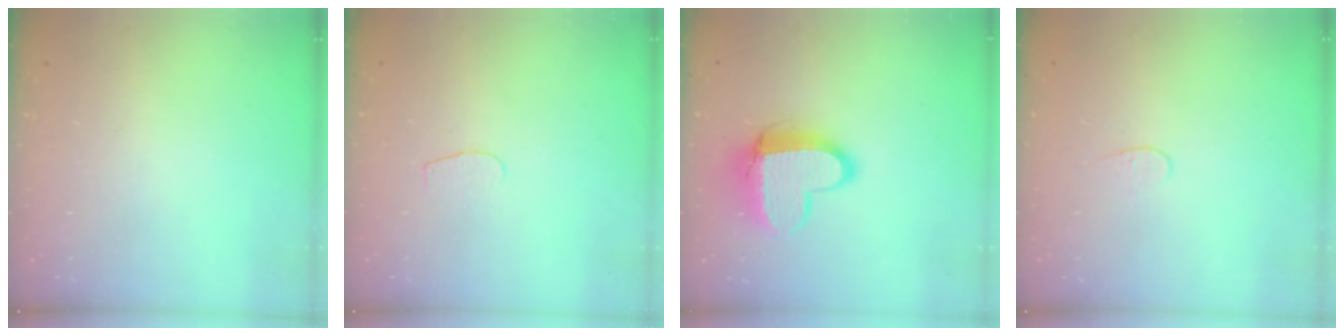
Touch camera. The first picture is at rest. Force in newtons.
{"total": 2.8, "press": 2.8, "slide": 0.2}
{"total": 12.5, "press": 12.5, "slide": 1.0}
{"total": 3.8, "press": 3.8, "slide": 0.3}